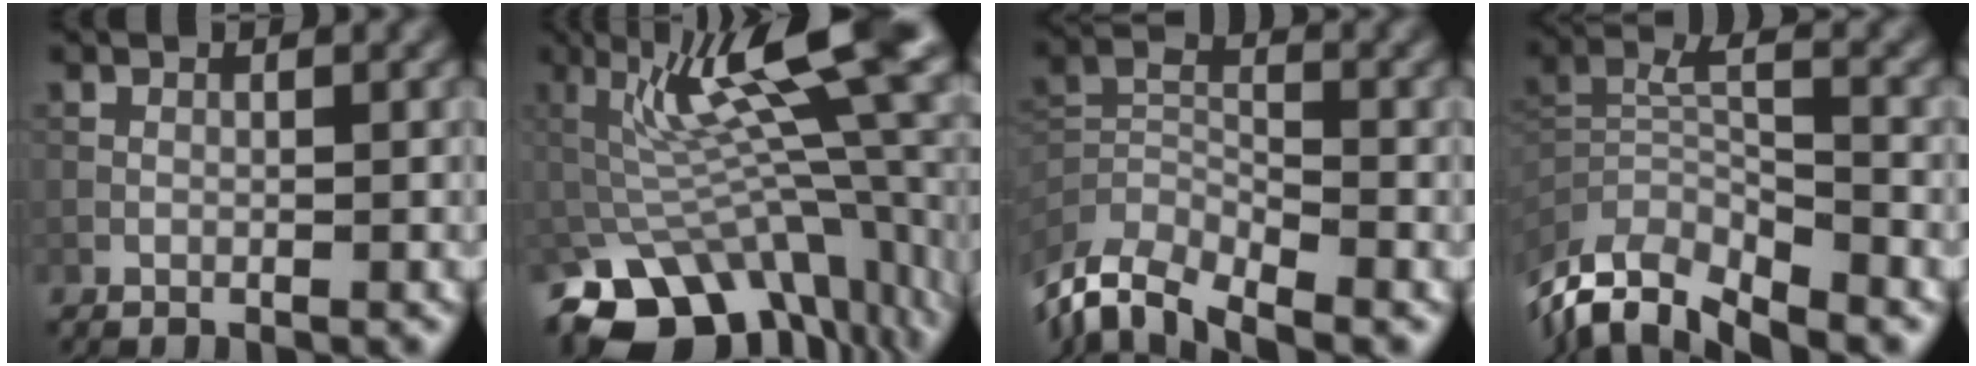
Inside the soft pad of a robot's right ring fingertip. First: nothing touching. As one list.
[{"total": 13.3, "force": [-3.5, 5.4, 11.6], "torque": [-0.171, 0.000, -0.038]}, {"total": 8.3, "force": [-6.5, 3.0, 4.3], "torque": [-0.092, -0.006, -0.125]}, {"total": 10.3, "force": [-7.3, 3.1, 6.4], "torque": [-0.137, 0.000, -0.120]}]